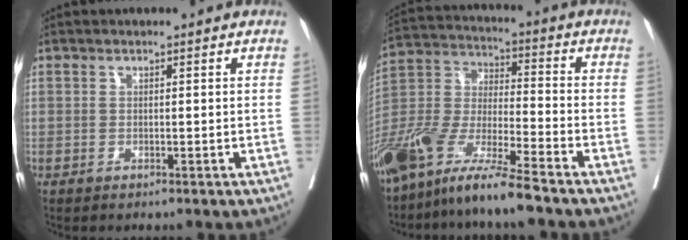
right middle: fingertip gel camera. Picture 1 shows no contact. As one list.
[{"total": 14.4, "force": [-11.0, 0.7, 9.4], "torque": [-0.199, -0.019, -0.210]}]